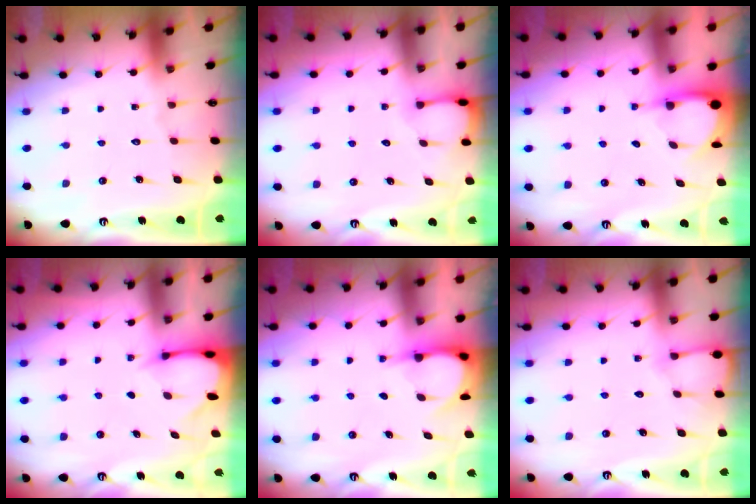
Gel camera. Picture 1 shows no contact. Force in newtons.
{"total": 2.7, "press": 2.7, "slide": 0.4}
{"total": 3.6, "press": 3.6, "slide": 0.3}
{"total": 2.6, "press": 2.5, "slide": 0.4}
{"total": 3.7, "press": 3.7, "slide": 0.2}
{"total": 4.5, "press": 4.5, "slide": 0.5}